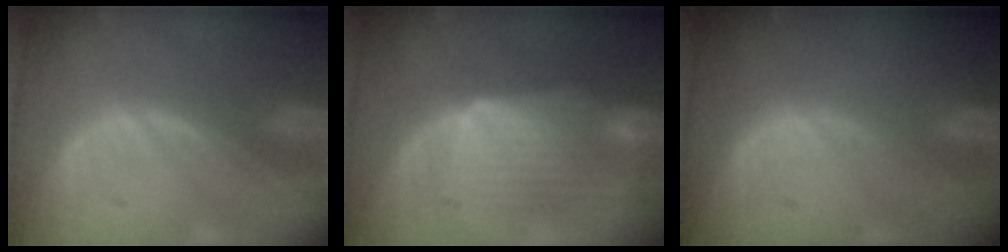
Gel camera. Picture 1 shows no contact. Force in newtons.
{"total": 8.2, "press": 8.1, "slide": 1.4}
{"total": 0.0}